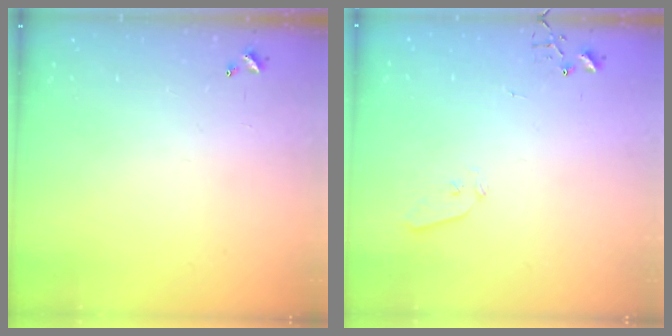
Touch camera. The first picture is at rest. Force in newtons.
{"total": 4.4, "press": 4.4, "slide": 0.7}